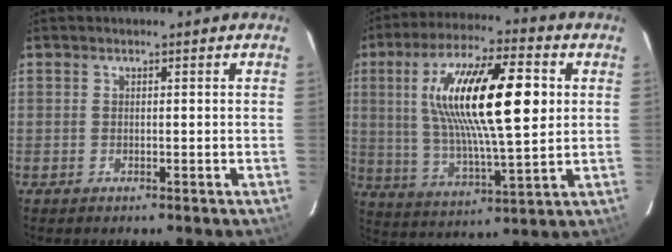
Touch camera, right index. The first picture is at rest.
{"total": 21.1, "force": [4.5, 5.6, 19.9], "torque": [-0.360, 0.016, 0.082]}